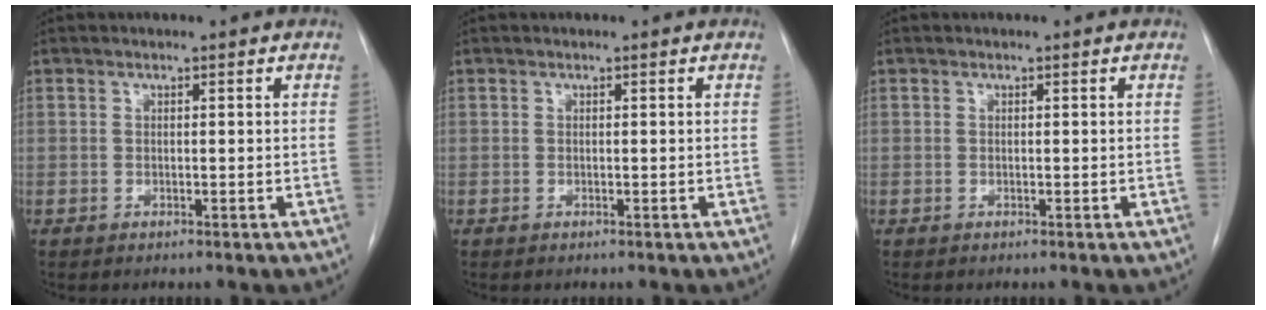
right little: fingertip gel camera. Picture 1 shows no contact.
{"total": 0.0}
{"total": 0.0}